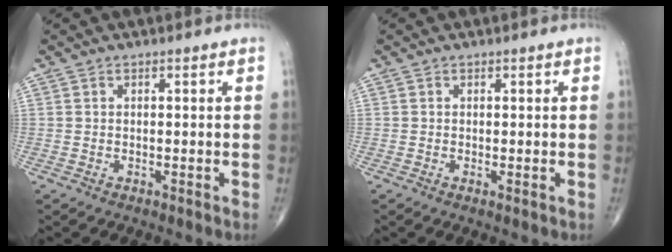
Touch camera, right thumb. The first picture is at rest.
{"total": 0.6, "force": [-0.1, 0.1, 0.5], "torque": [-0.010, -0.003, -0.004]}